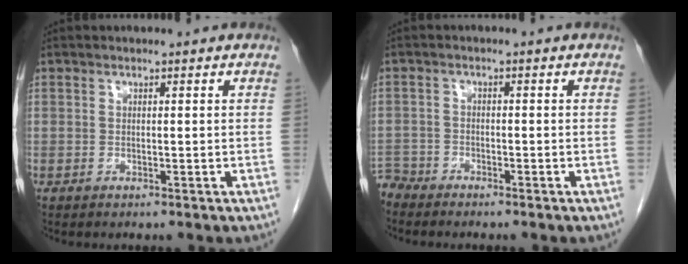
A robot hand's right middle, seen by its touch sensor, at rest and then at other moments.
{"total": 3.2, "force": [-3.1, 0.6, -0.4], "torque": [0.010, -0.008, -0.061]}